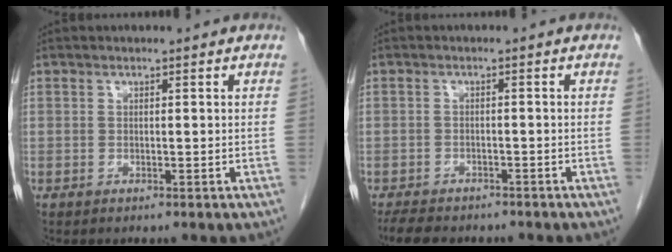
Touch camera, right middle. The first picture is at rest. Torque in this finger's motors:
{"motor_torque": [0.68, -0.32, -0.04, -0.01]}